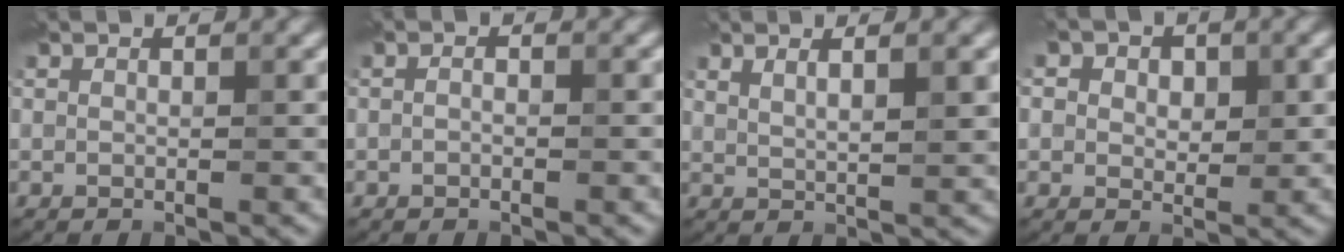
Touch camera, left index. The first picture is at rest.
{"total": 0.6, "force": [-0.3, 0.4, 0.5], "torque": [-0.008, -0.003, -0.007]}
{"total": 3.3, "force": [1.6, 1.0, 2.7], "torque": [-0.030, 0.000, 0.025]}
{"total": 5.9, "force": [2.5, 4.1, 3.4], "torque": [-0.036, 0.021, 0.003]}